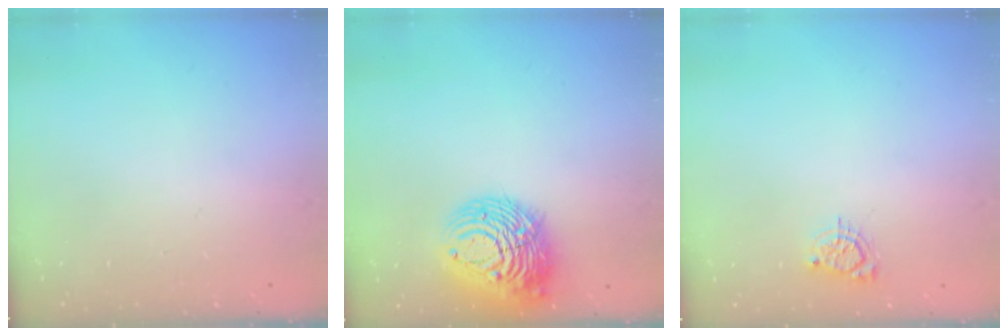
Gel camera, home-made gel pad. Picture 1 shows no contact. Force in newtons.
{"total": 14.9, "press": 14.7, "slide": 1.8}
{"total": 4.6, "press": 4.6, "slide": 0.5}